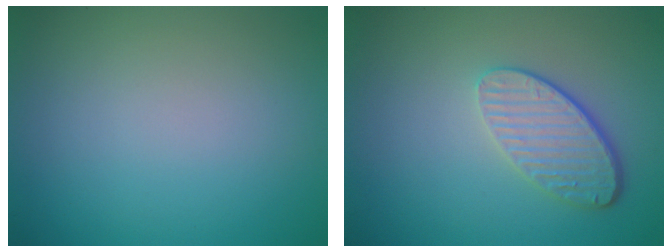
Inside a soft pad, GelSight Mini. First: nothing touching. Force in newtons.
{"total": 3.6, "press": 2.8, "slide": 2.3}